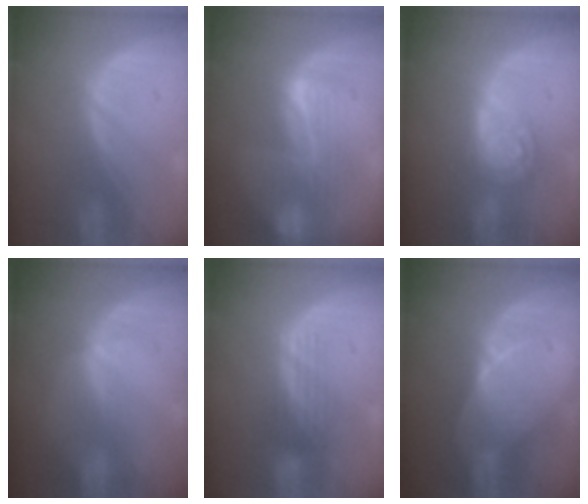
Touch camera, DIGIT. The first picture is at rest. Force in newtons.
{"total": 6.7, "press": 6.5, "slide": 1.4}
{"total": 6.6, "press": 6.6, "slide": 0.4}
{"total": 1.2, "press": 0.7, "slide": 0.9}
{"total": 3.5, "press": 2.9, "slide": 1.9}
{"total": 6.7, "press": 6.3, "slide": 2.4}